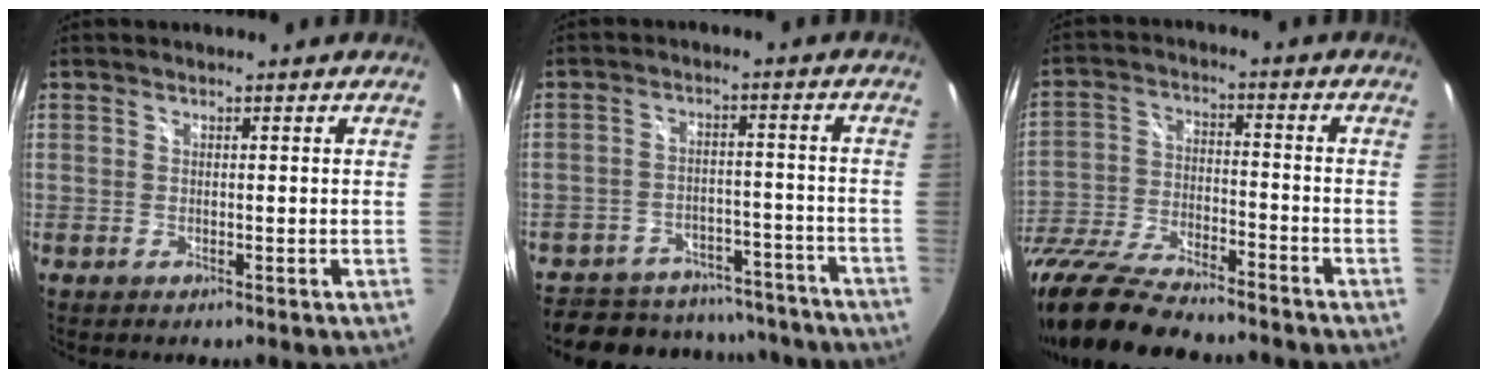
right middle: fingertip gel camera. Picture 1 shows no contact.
{"total": 22.9, "force": [-19.4, 9.5, 7.4], "torque": [-0.167, 0.027, -0.236]}
{"total": 21.8, "force": [-17.6, 6.0, 11.4], "torque": [-0.244, -0.048, -0.306]}